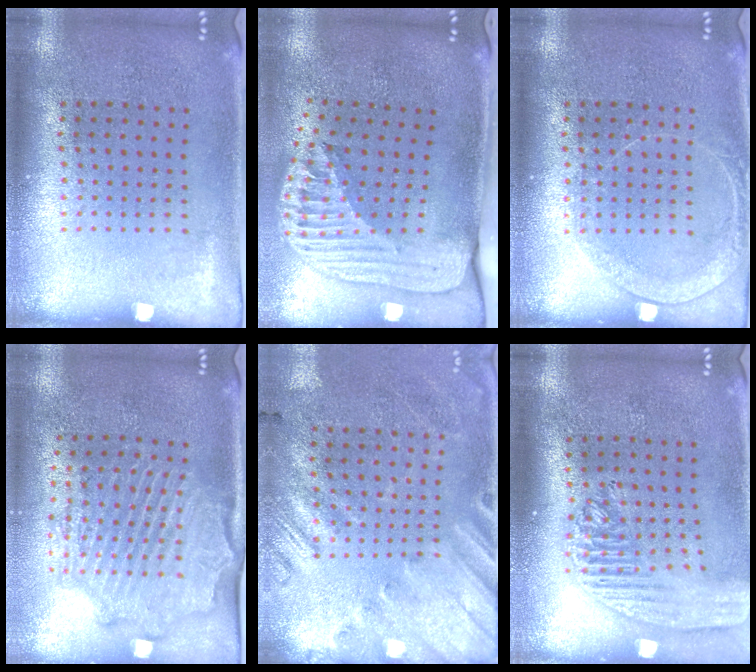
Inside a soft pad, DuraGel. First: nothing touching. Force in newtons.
{"total": 2.5, "press": 1.8, "slide": 1.8}
{"total": 1.5, "press": 1.4, "slide": 0.4}
{"total": 2.1, "press": 2.1, "slide": 0.4}
{"total": 2.6, "press": 1.8, "slide": 1.8}
{"total": 2.1, "press": 1.8, "slide": 1.1}